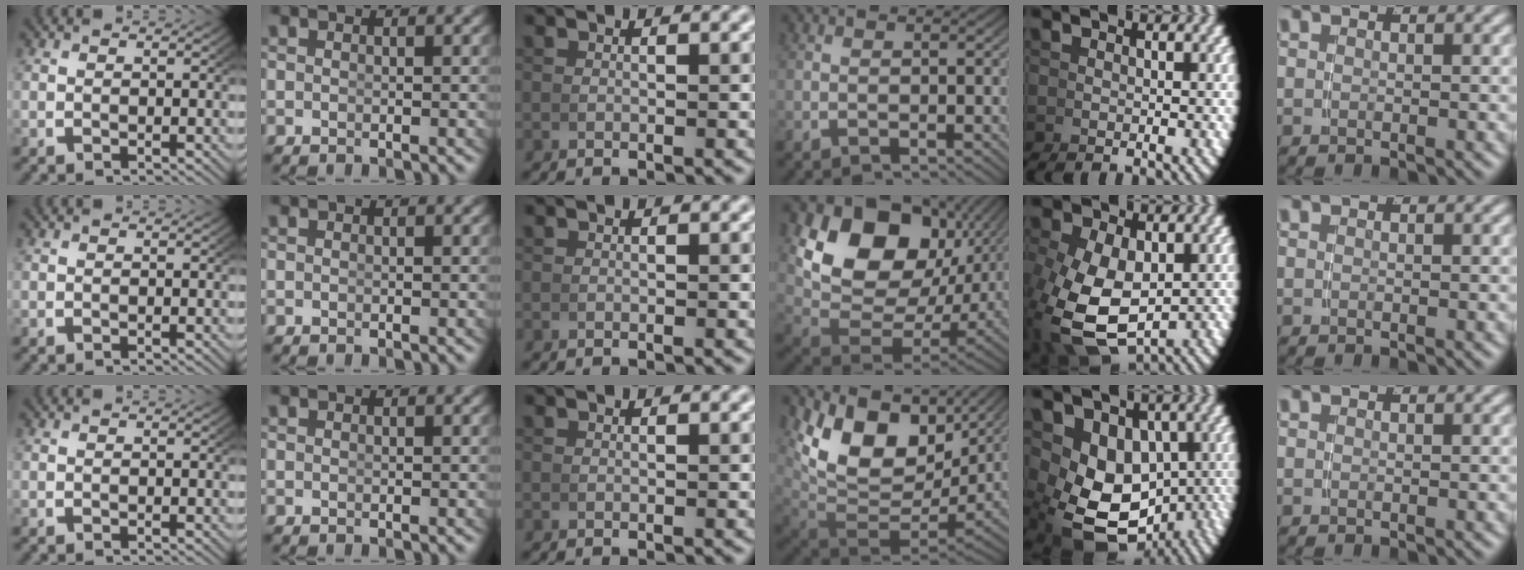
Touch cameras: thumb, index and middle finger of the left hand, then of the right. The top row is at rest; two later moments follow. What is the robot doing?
{"motion": "grasp_and_lifting", "object": "coin"}